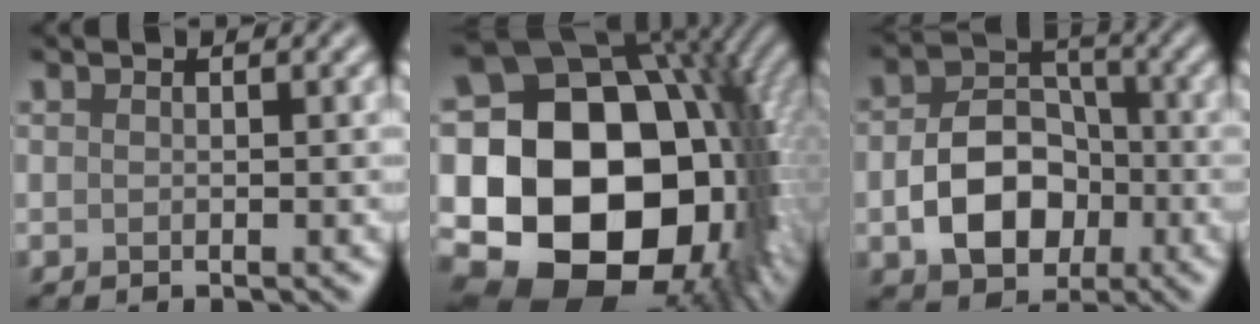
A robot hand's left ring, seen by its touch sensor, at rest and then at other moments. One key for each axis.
{"total": 22.7, "fx": -2.3, "fy": 17.0, "fz": 14.8, "tx": -0.228, "ty": -0.017, "tz": -0.056}
{"total": 6.8, "fx": -1.9, "fy": 5.0, "fz": 4.3, "tx": -0.074, "ty": -0.003, "tz": -0.029}